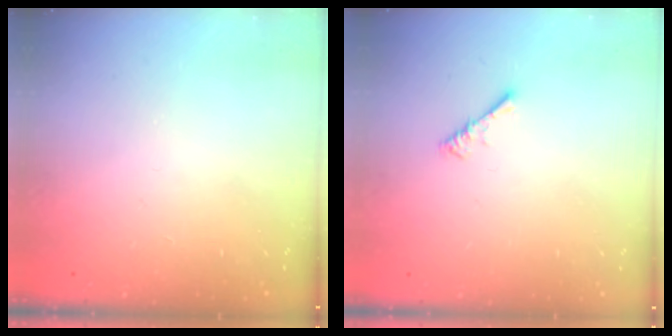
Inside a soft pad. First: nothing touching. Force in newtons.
{"total": 0.9, "press": 0.9, "slide": 0.3}